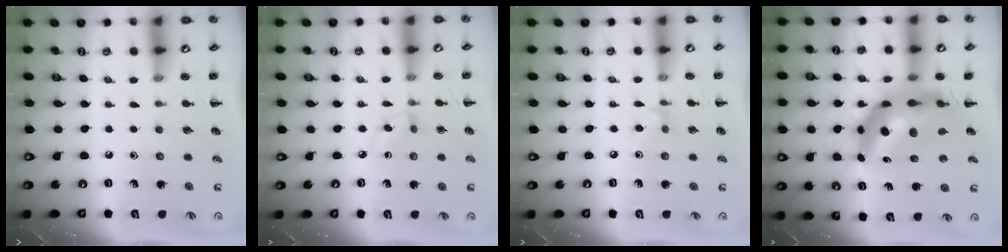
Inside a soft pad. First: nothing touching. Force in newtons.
{"total": 2.9, "press": 2.6, "slide": 1.2}
{"total": 4.0, "press": 3.7, "slide": 1.4}
{"total": 12.8, "press": 12.2, "slide": 3.8}